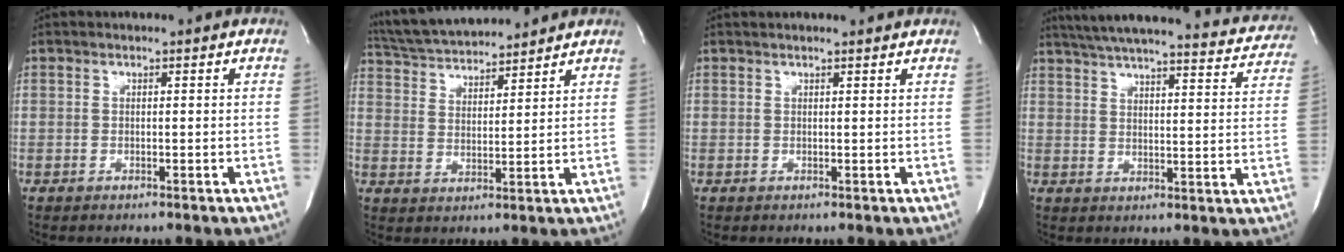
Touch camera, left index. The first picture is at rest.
{"total": 12.8, "force": [12.0, 1.6, 4.2], "torque": [-0.083, 0.026, 0.206]}
{"total": 4.1, "force": [3.9, 0.4, 1.3], "torque": [-0.019, 0.022, 0.043]}
{"total": 27.0, "force": [24.6, 4.0, 10.6], "torque": [-0.172, -0.040, 0.298]}